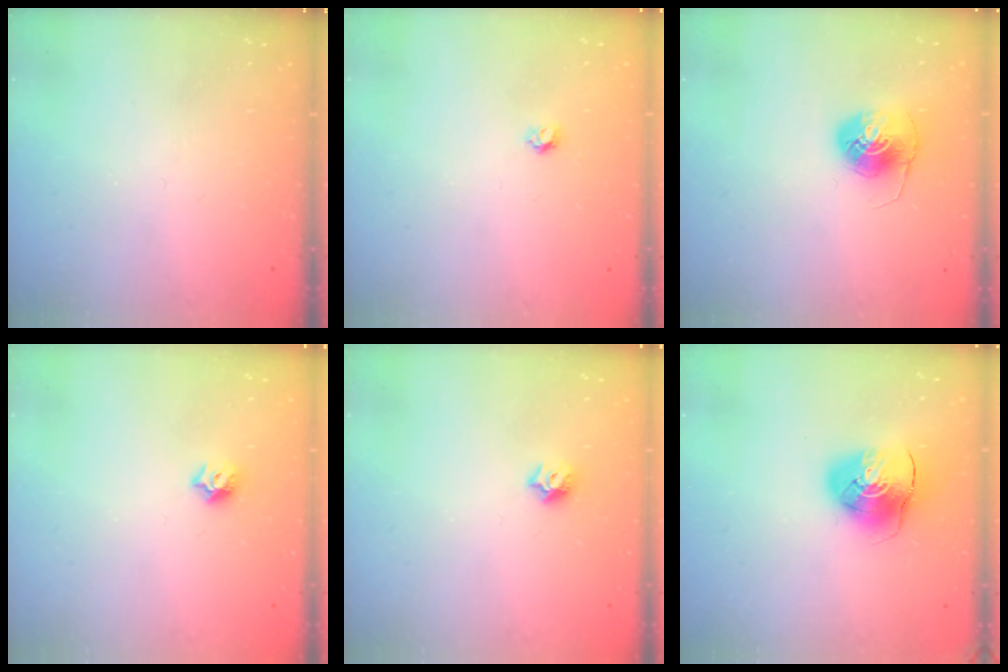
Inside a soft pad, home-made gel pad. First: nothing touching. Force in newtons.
{"total": 3.3, "press": 3.3, "slide": 0.3}
{"total": 7.9, "press": 7.9, "slide": 0.3}
{"total": 6.9, "press": 6.8, "slide": 0.9}
{"total": 6.9, "press": 6.8, "slide": 0.9}
{"total": 9.8, "press": 9.7, "slide": 1.6}